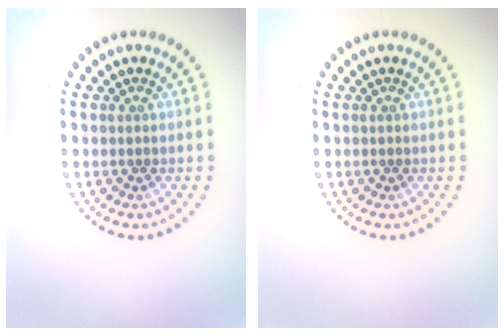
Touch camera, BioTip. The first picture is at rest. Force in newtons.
{"total": 0.0}